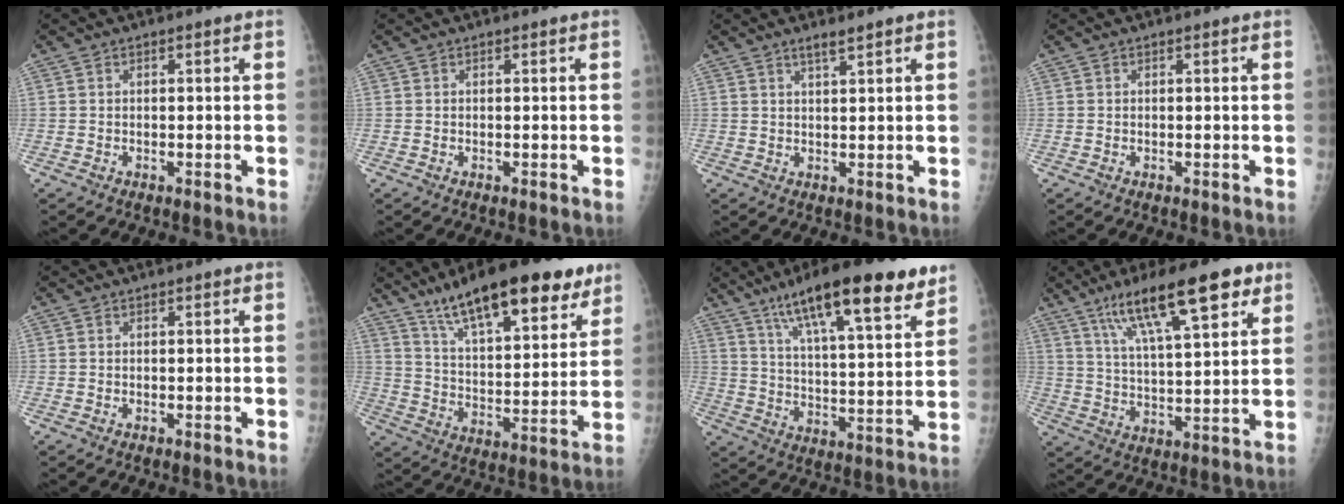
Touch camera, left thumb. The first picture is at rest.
{"total": 0.0}
{"total": 2.1, "force": [1.6, 0.0, 1.3], "torque": [-0.025, -0.009, 0.032]}
{"total": 0.0}
{"total": 0.0}
{"total": 22.7, "force": [15.1, 7.2, 15.3], "torque": [-0.204, -0.048, 0.243]}
{"total": 21.4, "force": [13.8, 5.1, 15.6], "torque": [-0.226, -0.042, 0.222]}
{"total": 18.0, "force": [10.5, 4.7, 13.8], "torque": [-0.205, -0.022, 0.176]}